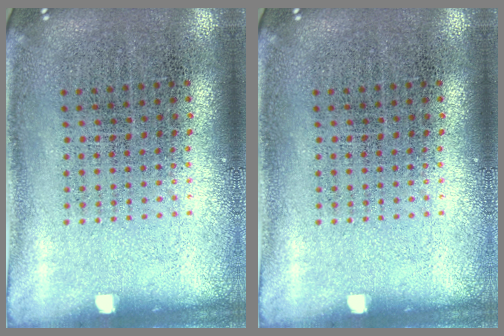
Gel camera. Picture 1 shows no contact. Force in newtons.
{"total": 0.0}